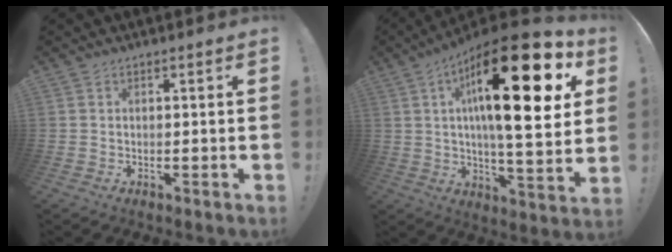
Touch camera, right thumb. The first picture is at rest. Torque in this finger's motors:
{"motor_torque": [0.85, 4.16, 1.82, -0.71, 0.62]}